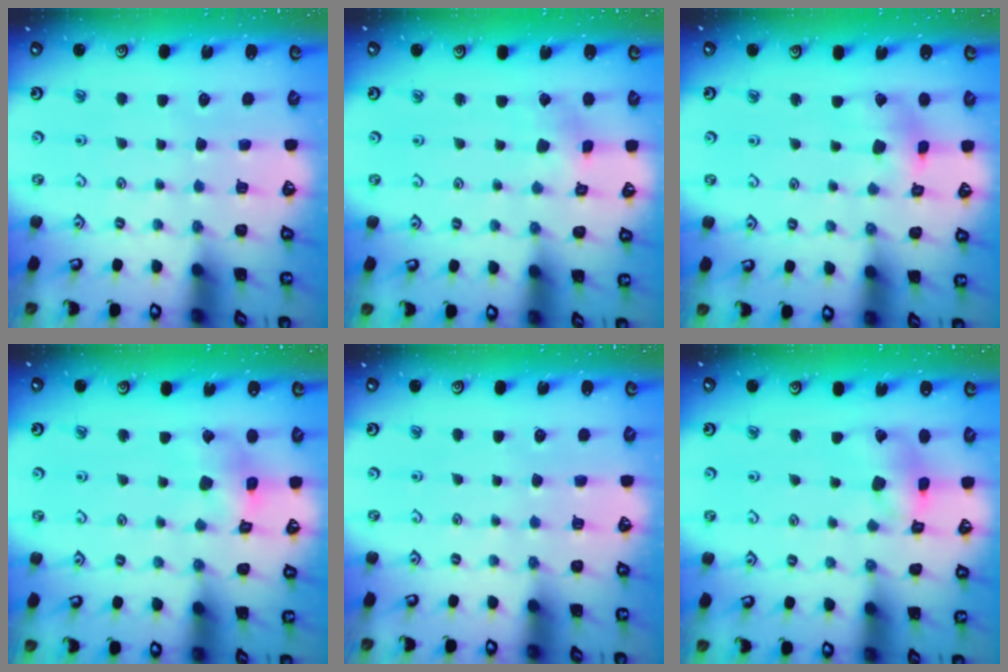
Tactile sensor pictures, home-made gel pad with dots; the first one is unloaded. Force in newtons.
{"total": 2.2, "press": 2.2, "slide": 0.2}
{"total": 7.2, "press": 7.2, "slide": 0.8}
{"total": 7.6, "press": 7.5, "slide": 0.7}
{"total": 0.0}
{"total": 8.6, "press": 8.5, "slide": 0.9}